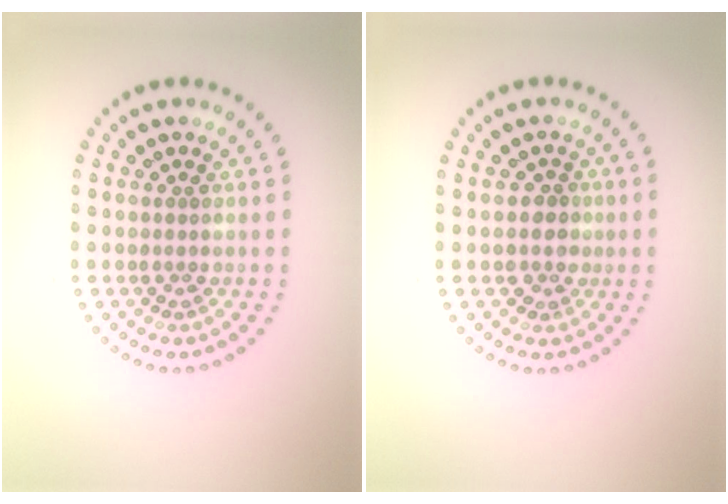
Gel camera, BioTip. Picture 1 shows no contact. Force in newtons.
{"total": 2.2, "press": 1.9, "slide": 1.2}